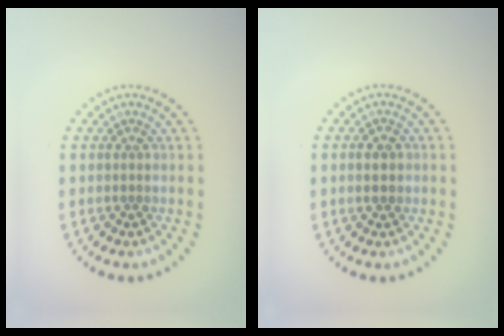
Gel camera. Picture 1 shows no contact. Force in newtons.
{"total": 2.1, "press": 2.1, "slide": 0.0}